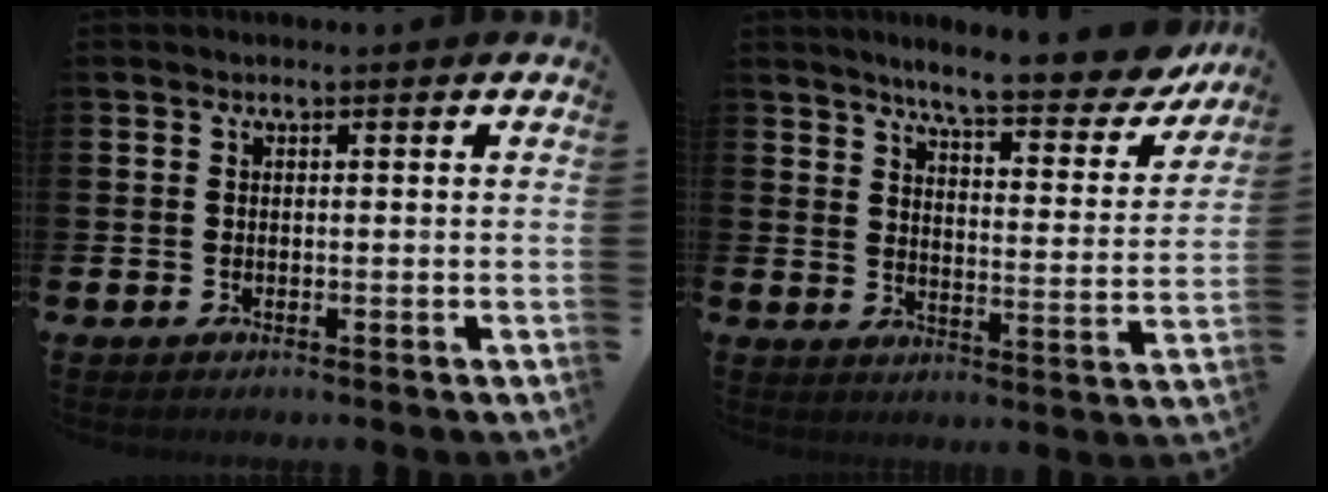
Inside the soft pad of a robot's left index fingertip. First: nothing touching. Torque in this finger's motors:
{"motor_torque": [0.28, -0.41, 1.04, 0.21]}